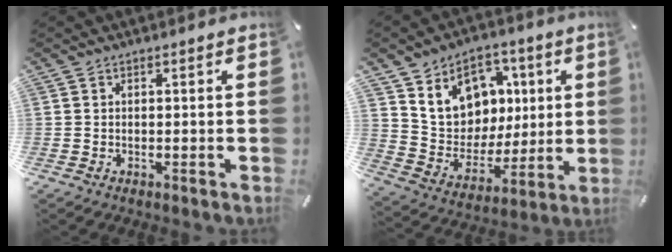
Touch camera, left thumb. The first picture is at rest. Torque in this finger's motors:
{"motor_torque": [1.07, 0.23, 1.60, -1.17, 0.14]}